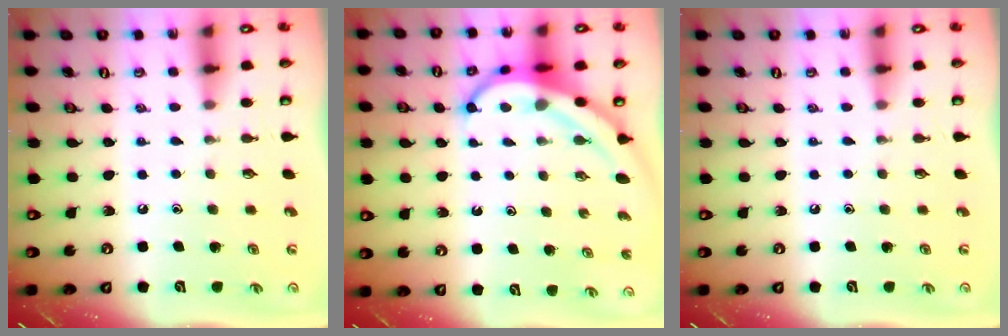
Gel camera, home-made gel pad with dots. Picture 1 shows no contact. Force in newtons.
{"total": 7.6, "press": 7.6, "slide": 0.8}
{"total": 0.0}